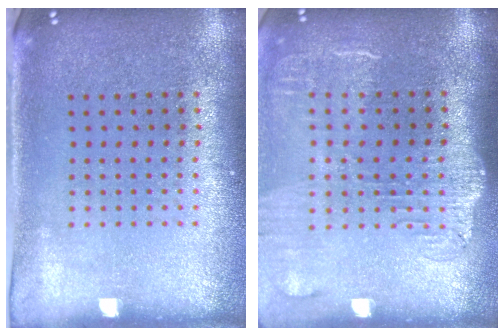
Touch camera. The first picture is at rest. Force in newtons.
{"total": 1.9, "press": 1.5, "slide": 1.2}